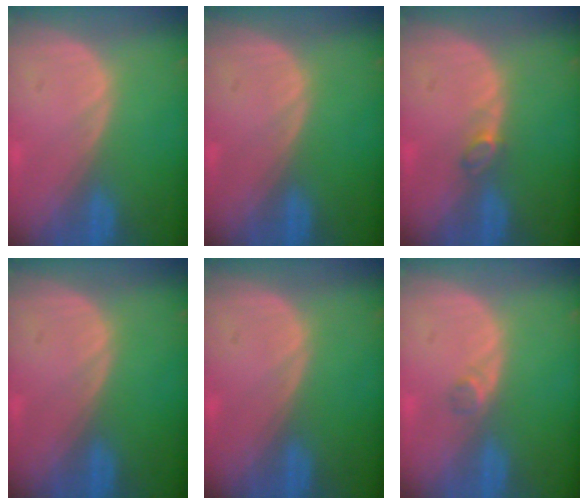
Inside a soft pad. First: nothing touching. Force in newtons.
{"total": 0.0}
{"total": 1.7, "press": 1.7, "slide": 0.4}
{"total": 0.0}
{"total": 0.0}
{"total": 1.3, "press": 1.1, "slide": 0.7}